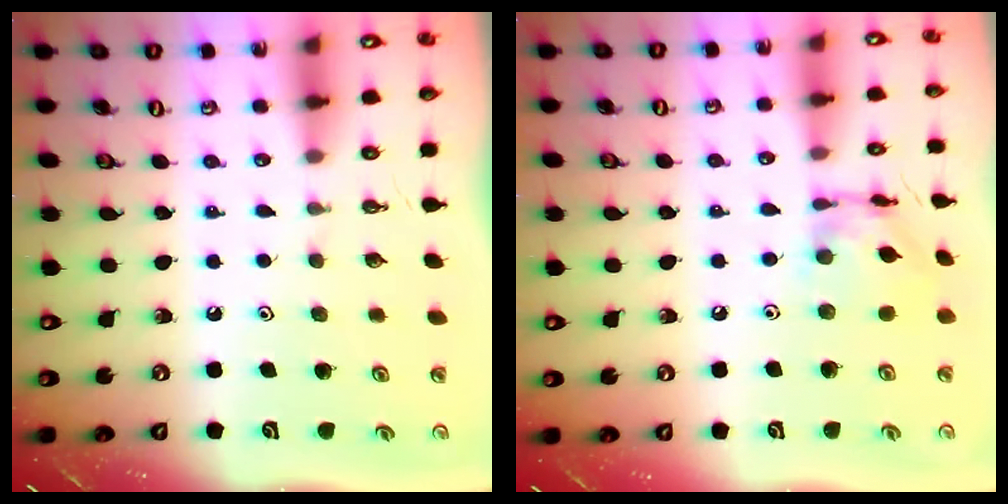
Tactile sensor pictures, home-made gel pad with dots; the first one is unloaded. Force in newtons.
{"total": 10.7, "press": 10.6, "slide": 0.8}